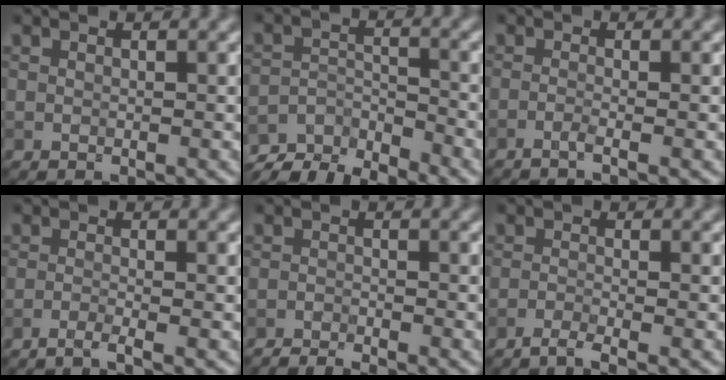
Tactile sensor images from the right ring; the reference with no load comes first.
{"total": 6.3, "force": [-5.7, 1.7, 2.1], "torque": [-0.043, -0.006, -0.104]}
{"total": 1.1, "force": [-0.7, 0.1, 0.9], "torque": [-0.011, -0.001, -0.024]}
{"total": 1.8, "force": [-1.3, 0.2, 1.2], "torque": [-0.018, 0.000, -0.038]}
{"total": 2.6, "force": [-2.5, 0.1, 0.5], "torque": [-0.013, -0.003, -0.049]}
{"total": 2.1, "force": [-1.7, 0.2, 1.3], "torque": [-0.024, -0.001, -0.045]}